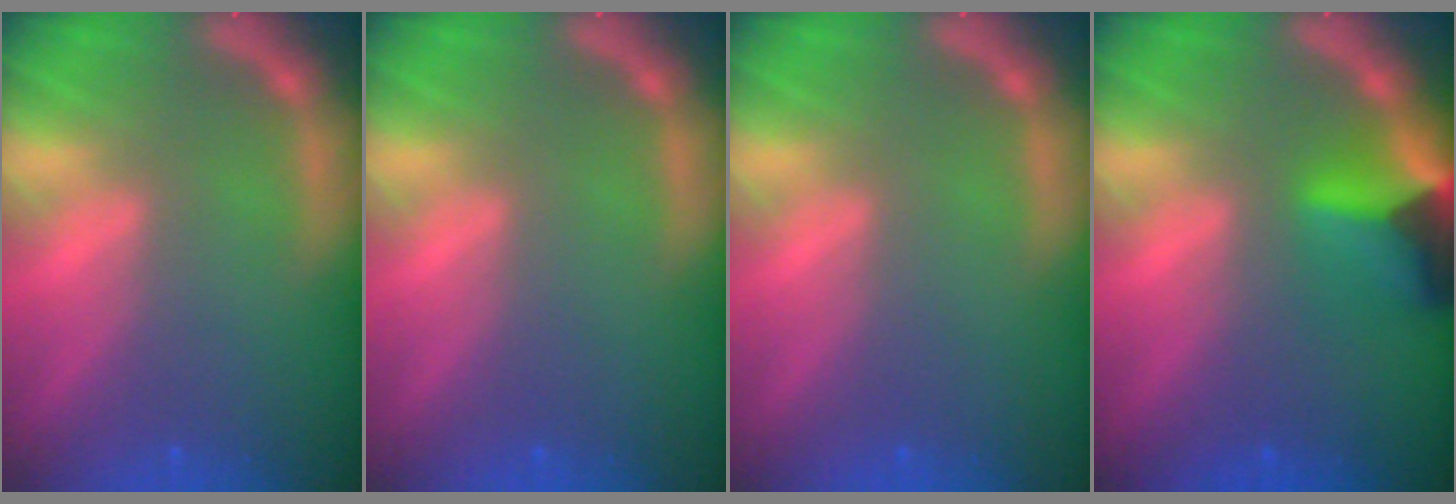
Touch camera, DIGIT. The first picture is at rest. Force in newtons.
{"total": 0.0}
{"total": 0.0}
{"total": 5.9}